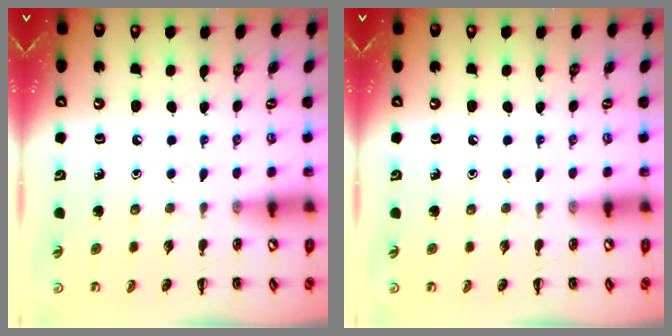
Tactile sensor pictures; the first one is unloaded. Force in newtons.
{"total": 0.0}